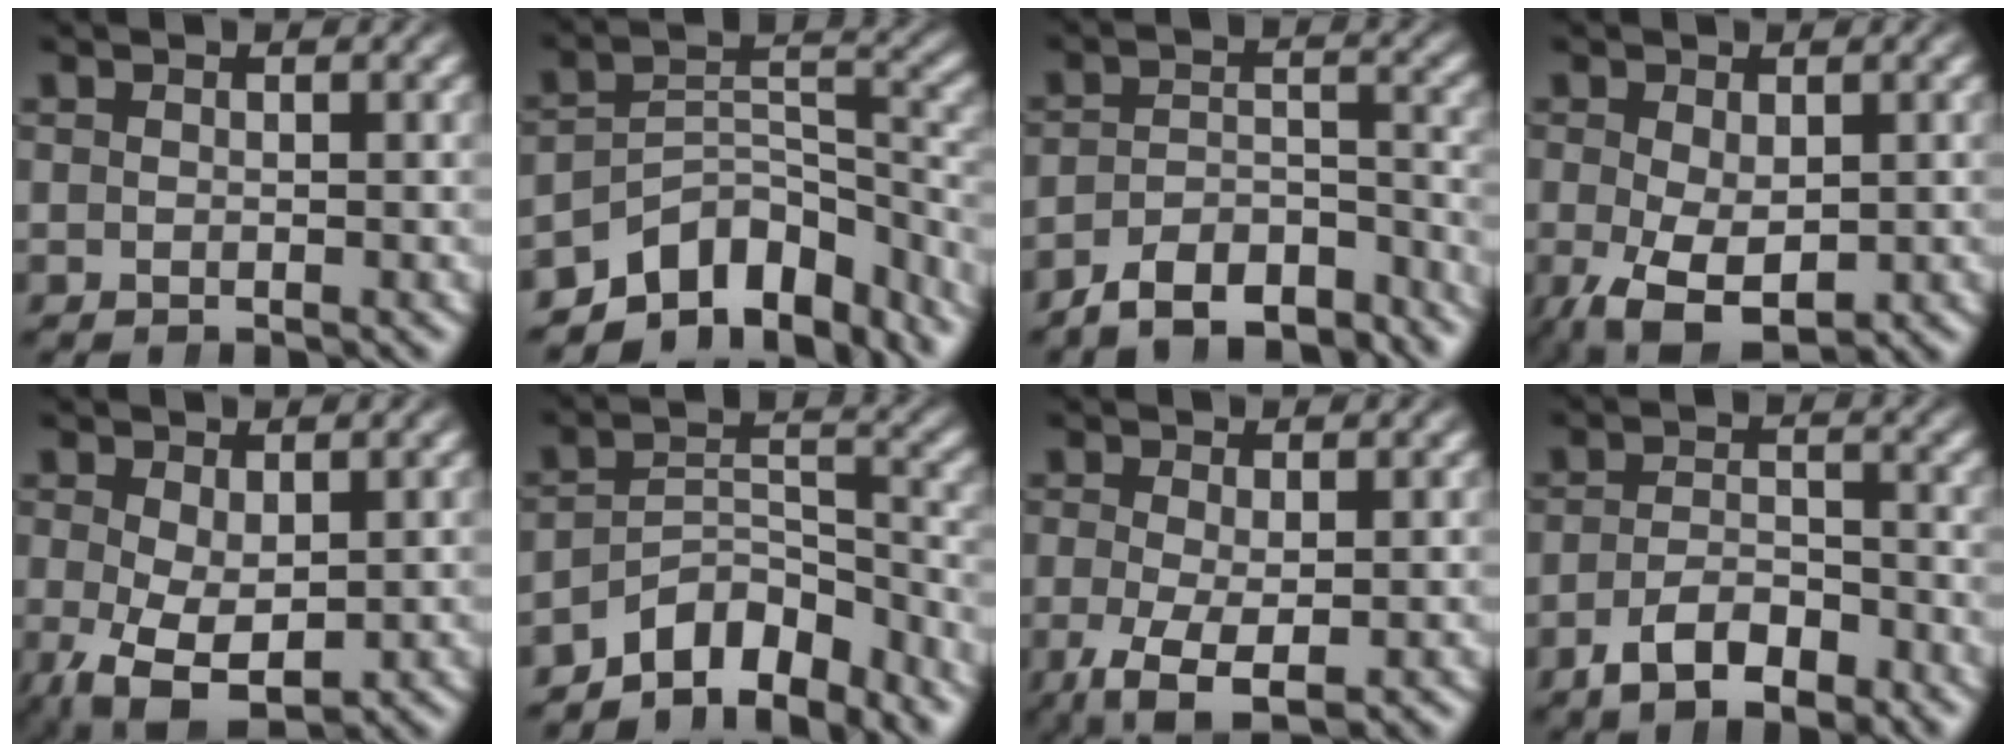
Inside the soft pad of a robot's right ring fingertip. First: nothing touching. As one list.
[{"total": 13.9, "force": [-9.3, 8.0, 6.6], "torque": [-0.096, -0.041, -0.134]}, {"total": 8.4, "force": [-7.3, 3.0, 2.7], "torque": [-0.041, -0.026, -0.112]}, {"total": 7.9, "force": [-4.3, 4.4, 5.0], "torque": [-0.115, -0.071, -0.032]}, {"total": 7.0, "force": [-3.7, 3.8, 4.6], "torque": [-0.105, -0.066, -0.026]}, {"total": 8.4, "force": [-5.8, 4.6, 4.1], "torque": [-0.064, -0.030, -0.089]}, {"total": 6.5, "force": [-3.6, 2.9, 4.6], "torque": [-0.109, -0.055, -0.030]}, {"total": 4.9, "force": [-3.5, 2.1, 2.6], "torque": [-0.035, -0.012, -0.053]}]